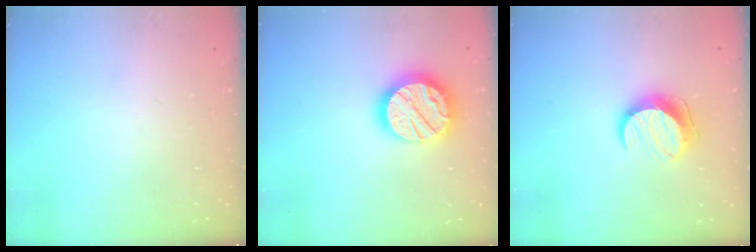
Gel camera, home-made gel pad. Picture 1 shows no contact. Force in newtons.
{"total": 18.7, "press": 18.7, "slide": 1.4}
{"total": 10.5, "press": 10.5, "slide": 0.0}